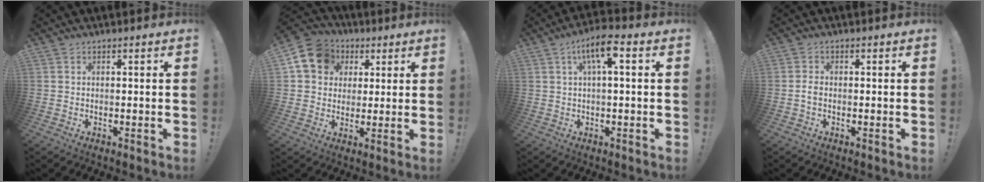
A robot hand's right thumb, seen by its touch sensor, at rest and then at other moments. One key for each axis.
{"total": 12.5, "fx": 4.1, "fy": 10.6, "fz": 5.2, "tx": -0.070, "ty": -0.009, "tz": 0.084}
{"total": 7.6, "fx": 2.2, "fy": 1.7, "fz": 7.1, "tx": -0.120, "ty": -0.004, "tz": 0.033}
{"total": 1.7, "fx": -0.6, "fy": 1.0, "fz": 1.3, "tx": -0.030, "ty": 0.010, "tz": -0.009}